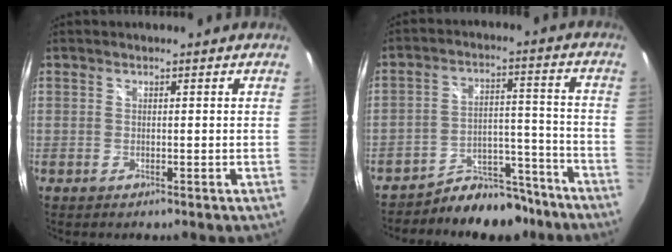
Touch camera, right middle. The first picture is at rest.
{"total": 11.4, "force": [-10.3, 4.2, 2.2], "torque": [-0.030, 0.038, -0.147]}